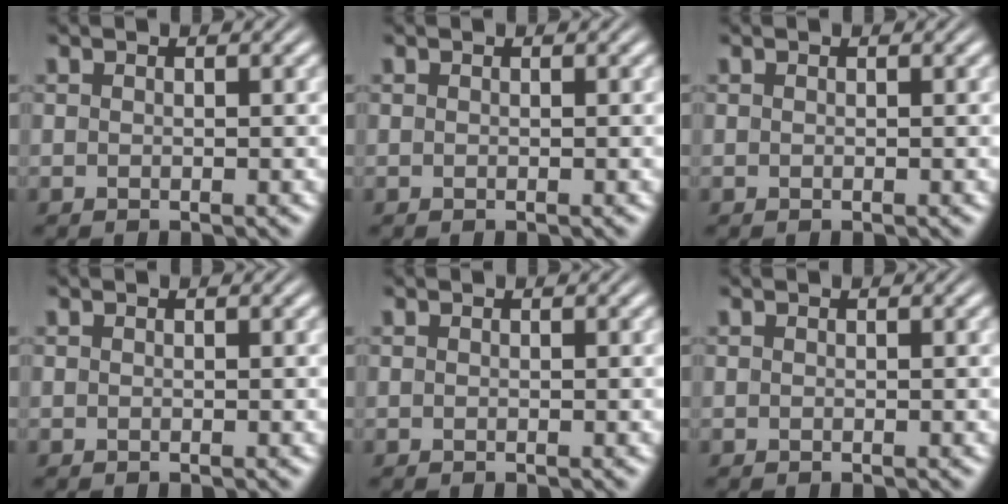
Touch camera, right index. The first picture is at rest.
{"total": 0.0}
{"total": 0.0}
{"total": 0.0}
{"total": 0.0}
{"total": 0.0}